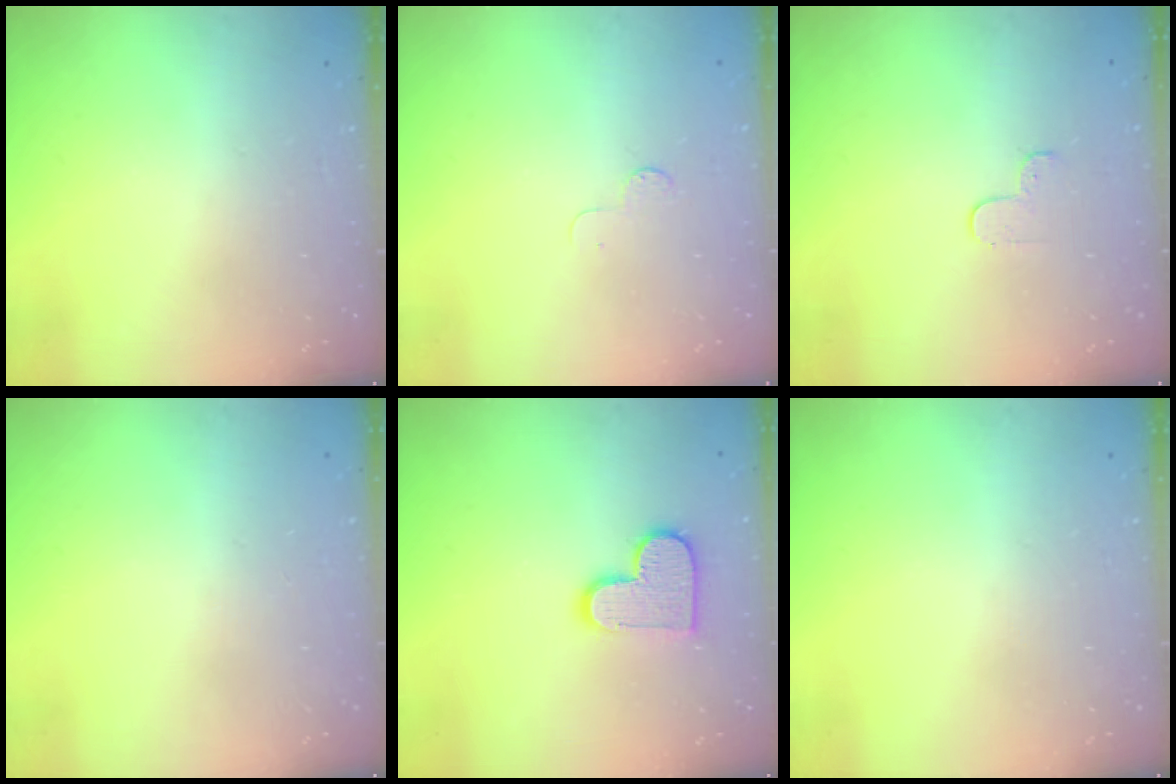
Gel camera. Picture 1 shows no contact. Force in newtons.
{"total": 4.2, "press": 4.2, "slide": 0.4}
{"total": 3.2, "press": 3.2, "slide": 0.3}
{"total": 0.6, "press": 0.6, "slide": 0.2}
{"total": 11.6, "press": 11.6, "slide": 0.7}
{"total": 0.0}